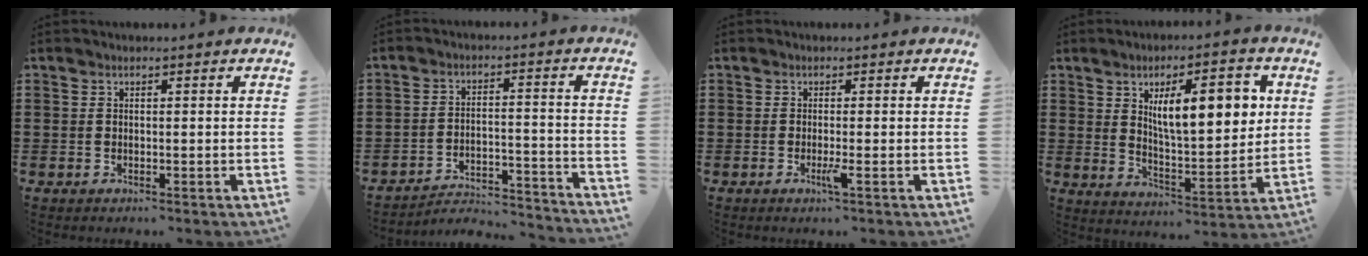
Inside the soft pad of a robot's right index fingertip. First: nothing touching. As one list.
[{"total": 3.7, "force": [-3.5, 0.6, 1.0], "torque": [-0.023, 0.002, -0.075]}, {"total": 2.0, "force": [-1.0, -0.1, 1.8], "torque": [-0.036, -0.008, -0.019]}, {"total": 11.0, "force": [3.4, 3.9, 9.7], "torque": [-0.156, 0.000, 0.052]}]